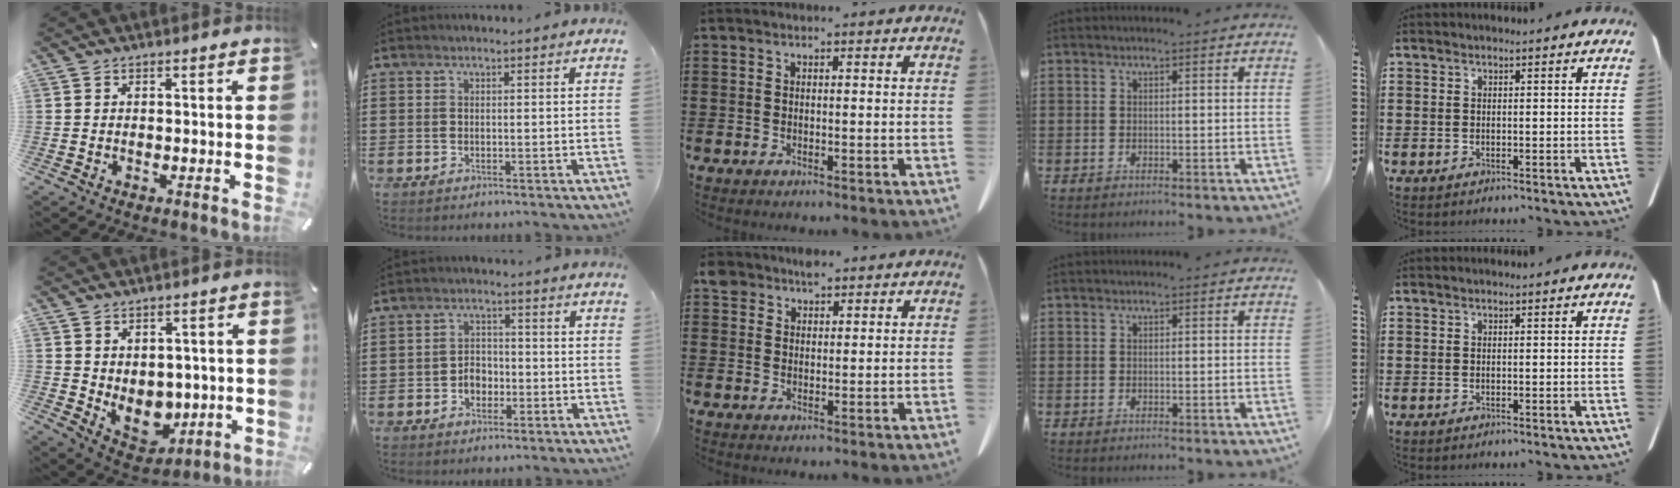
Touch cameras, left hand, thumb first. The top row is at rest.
{"thumb": {"total": 8.6, "force": [0.4, 7.4, 4.3], "torque": [-0.048, -0.022, 0.014]}, "index": {"total": 3.3, "force": [-1.3, 2.4, 1.8], "torque": [-0.038, 0.005, -0.029]}, "middle": {"total": 3.3, "force": [2.7, 1.6, 1.0], "torque": [-0.020, 0.003, 0.052]}}